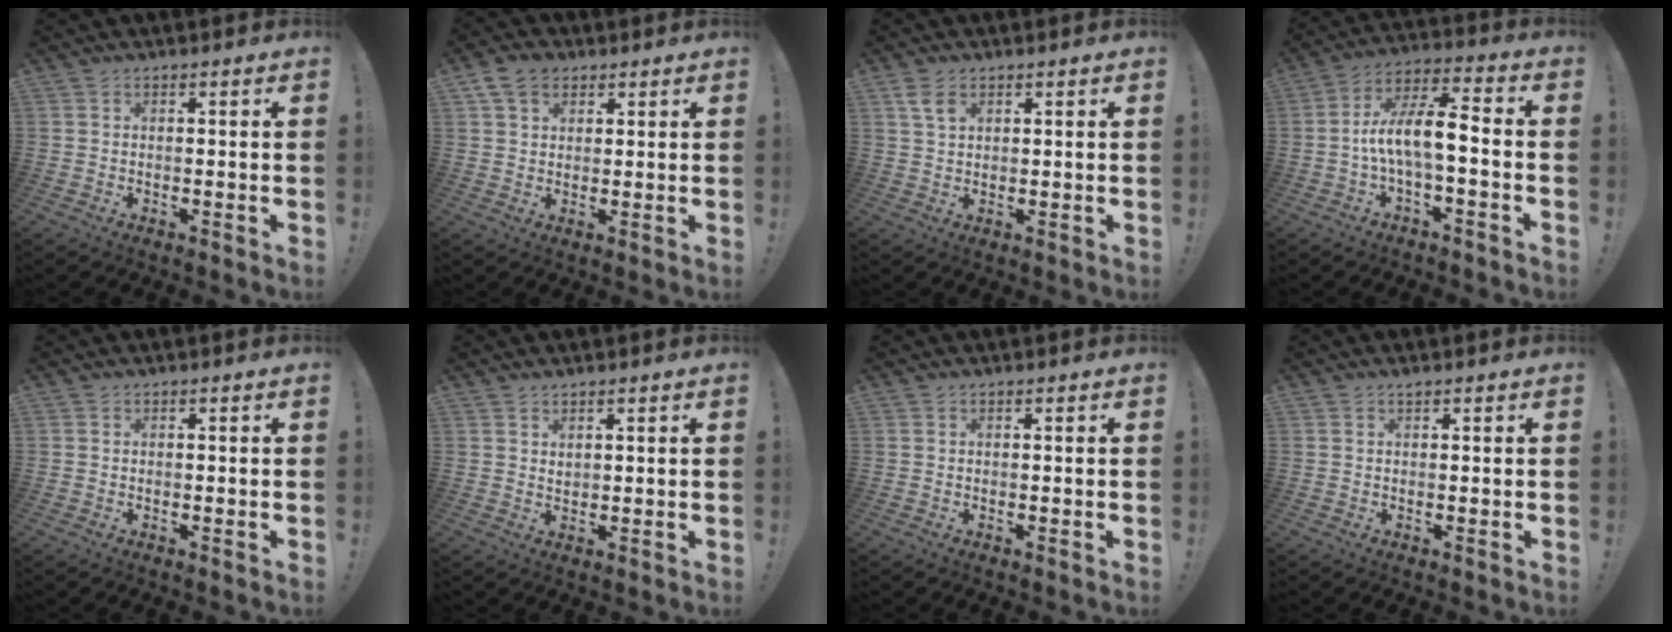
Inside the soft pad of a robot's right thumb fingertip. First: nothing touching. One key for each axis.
{"total": 6.8, "fx": 3.5, "fy": 4.9, "fz": 3.3, "tx": -0.064, "ty": 0.001, "tz": 0.070}
{"total": 4.2, "fx": 2.1, "fy": 2.4, "fz": 2.8, "tx": -0.043, "ty": -0.004, "tz": 0.038}
{"total": 12.0, "fx": -2.1, "fy": 3.7, "fz": 11.2, "tx": -0.205, "ty": 0.012, "tz": -0.035}
{"total": 0.0}
{"total": 1.7, "fx": 1.5, "fy": 0.5, "fz": 0.5, "tx": 0.003, "ty": -0.009, "tz": 0.026}
{"total": 0.0}
{"total": 0.7, "fx": 0.7, "fy": 0.0, "fz": 0.1, "tx": -0.005, "ty": 0.000, "tz": 0.014}